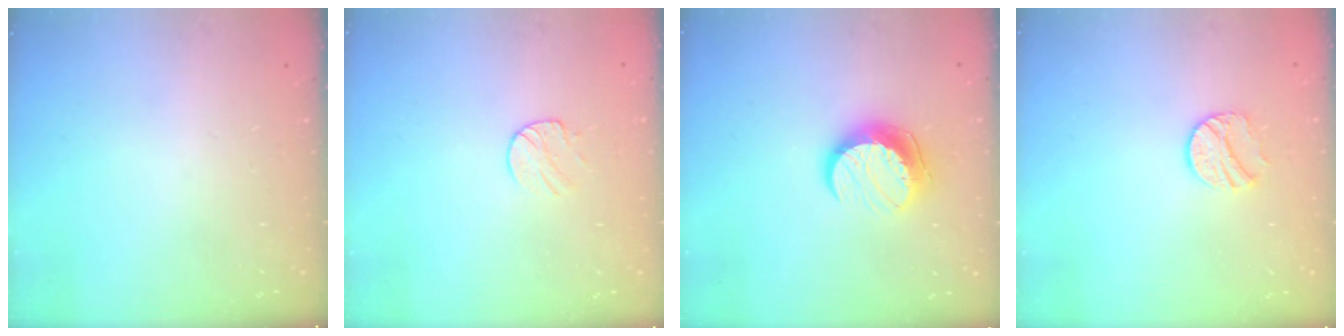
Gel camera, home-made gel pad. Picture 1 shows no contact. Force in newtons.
{"total": 6.7, "press": 6.7, "slide": 0.6}
{"total": 10.7, "press": 10.7, "slide": 0.3}
{"total": 9.0, "press": 9.0, "slide": 0.3}